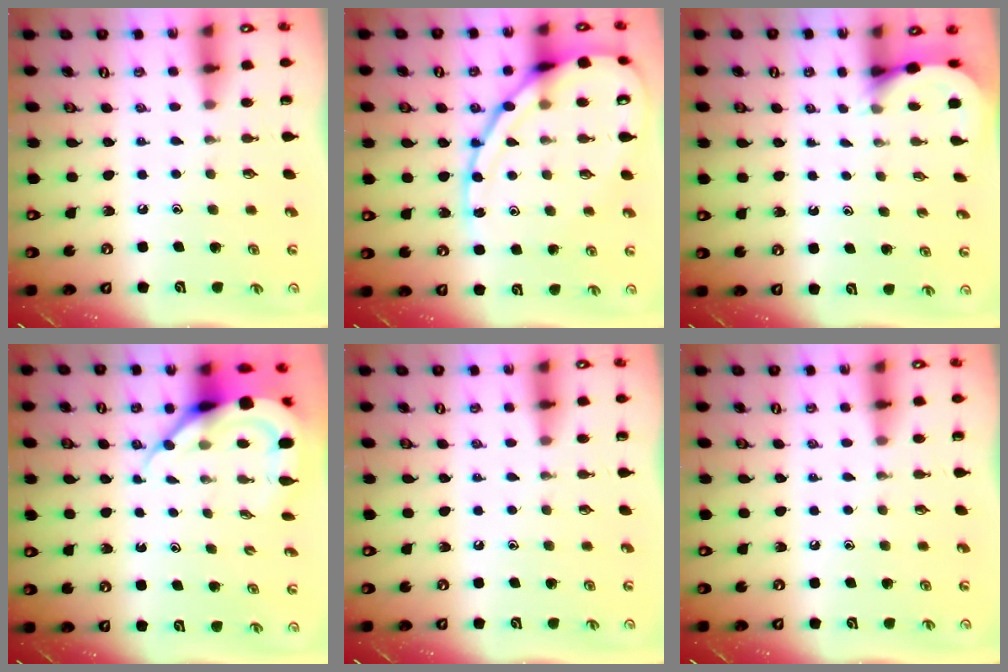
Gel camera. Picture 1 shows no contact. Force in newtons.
{"total": 16.4, "press": 16.3, "slide": 1.5}
{"total": 3.0, "press": 3.0, "slide": 0.2}
{"total": 8.5, "press": 8.4, "slide": 0.9}
{"total": 0.0}
{"total": 0.0}